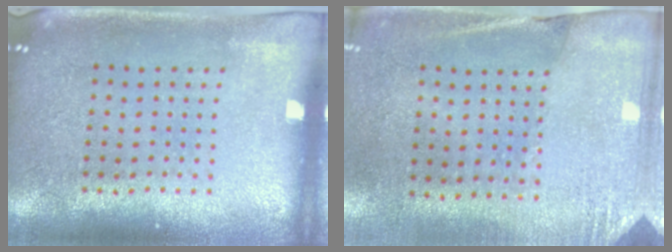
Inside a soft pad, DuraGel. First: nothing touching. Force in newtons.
{"total": 2.6, "press": 2.3, "slide": 1.2}